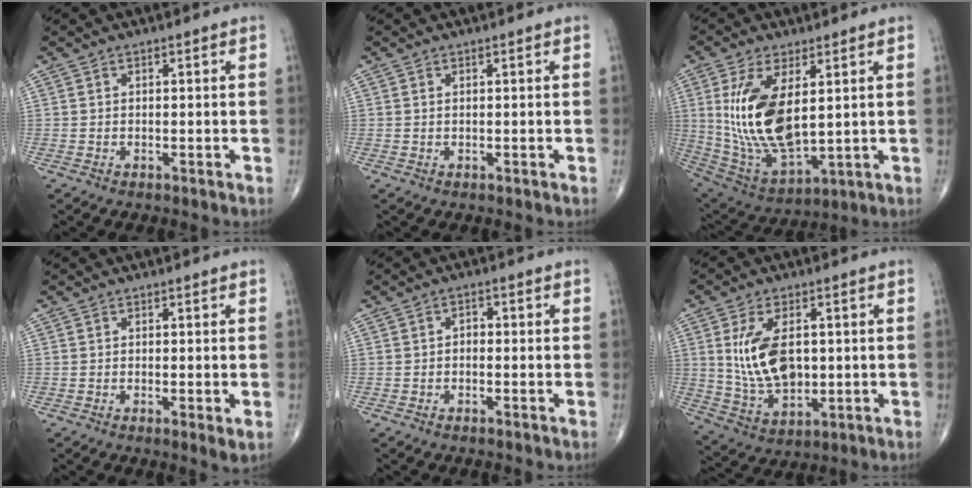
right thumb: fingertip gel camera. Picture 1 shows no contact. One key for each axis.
{"total": 0.0}
{"total": 17.3, "fx": 3.4, "fy": 8.2, "fz": 14.9, "tx": -0.290, "ty": -0.023, "tz": 0.086}
{"total": 2.2, "fx": -0.3, "fy": 0.4, "fz": 2.1, "tx": -0.040, "ty": -0.011, "tz": -0.008}
{"total": 1.7, "fx": -0.2, "fy": 1.2, "fz": 1.2, "tx": -0.012, "ty": 0.008, "tz": -0.007}
{"total": 12.1, "fx": 1.7, "fy": 7.0, "fz": 9.8, "tx": -0.174, "ty": -0.011, "tz": 0.045}